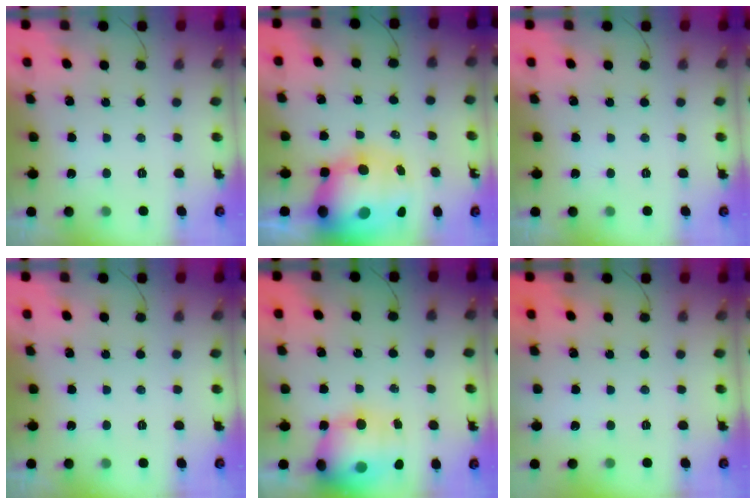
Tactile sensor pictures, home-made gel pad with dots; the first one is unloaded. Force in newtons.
{"total": 18.2, "press": 17.7, "slide": 4.5}
{"total": 0.0}
{"total": 0.0}
{"total": 16.9, "press": 16.4, "slide": 3.9}
{"total": 0.0}